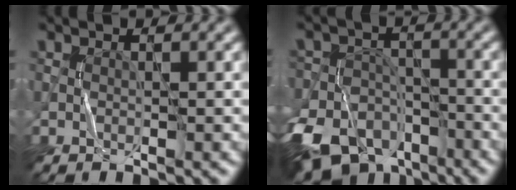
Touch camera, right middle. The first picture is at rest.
{"total": 12.5, "force": [-8.6, 7.5, 5.1], "torque": [-0.105, -0.025, -0.155]}